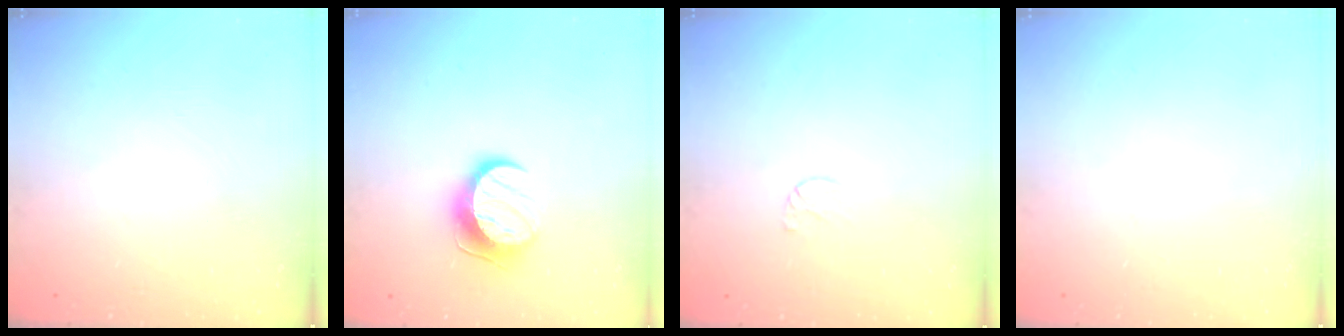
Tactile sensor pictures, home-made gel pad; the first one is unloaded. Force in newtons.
{"total": 10.1, "press": 10.1, "slide": 0.4}
{"total": 3.7, "press": 3.7, "slide": 0.4}
{"total": 0.0}